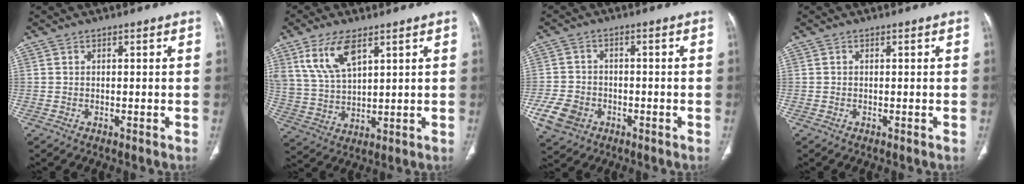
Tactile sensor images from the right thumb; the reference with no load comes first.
{"total": 10.8, "force": [5.9, 5.0, 7.6], "torque": [-0.148, -0.020, 0.129]}
{"total": 7.5, "force": [-3.0, 5.9, 3.5], "torque": [-0.067, 0.016, -0.048]}
{"total": 0.0}